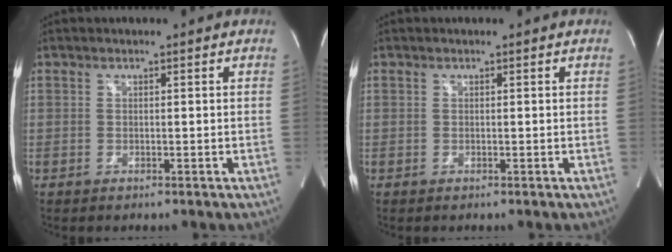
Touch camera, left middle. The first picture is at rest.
{"total": 0.0}